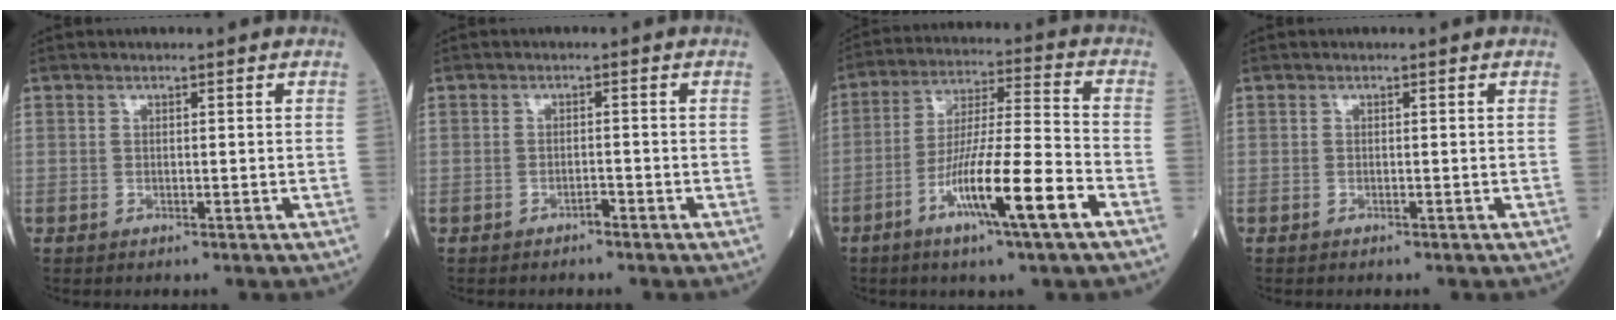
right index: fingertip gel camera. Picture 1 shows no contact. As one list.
[{"total": 1.1, "force": [-0.9, 0.4, 0.4], "torque": [-0.004, 0.003, -0.016]}, {"total": 13.5, "force": [-6.3, 0.0, 11.9], "torque": [-0.217, -0.009, -0.115]}, {"total": 0.0}]